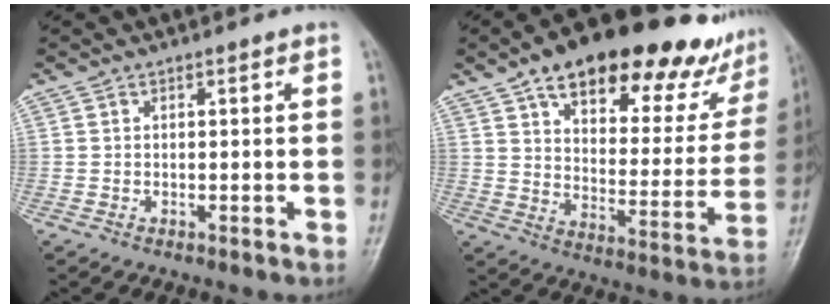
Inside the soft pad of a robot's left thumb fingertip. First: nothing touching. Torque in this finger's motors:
{"motor_torque": [3.03, 1.48, 1.12, -1.65, 0.37]}